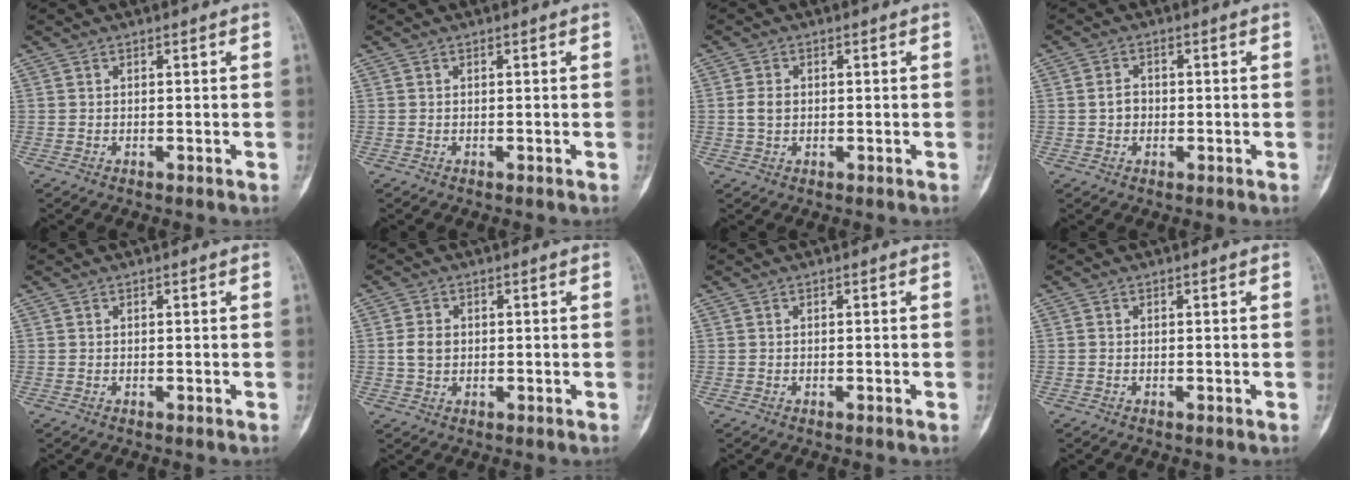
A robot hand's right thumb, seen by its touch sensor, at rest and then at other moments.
{"total": 0.0}
{"total": 2.6, "force": [0.1, 1.9, 1.7], "torque": [-0.032, 0.004, 0.000]}
{"total": 2.6, "force": [-0.2, 2.2, 1.4], "torque": [-0.017, 0.010, -0.007]}
{"total": 0.0}
{"total": 3.4, "force": [0.1, 2.6, 2.1], "torque": [-0.037, 0.005, 0.002]}
{"total": 0.0}
{"total": 0.0}